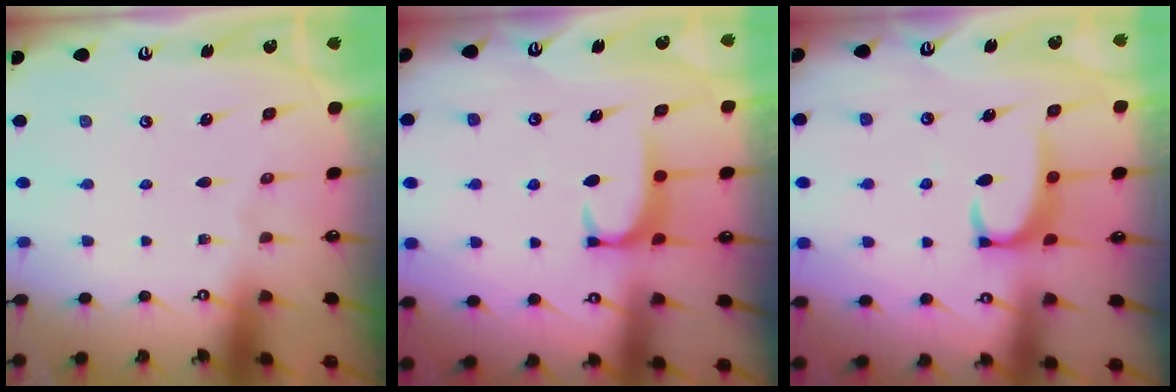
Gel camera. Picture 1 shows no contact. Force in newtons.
{"total": 1.8, "press": 1.7, "slide": 0.5}
{"total": 3.1, "press": 3.1, "slide": 0.5}